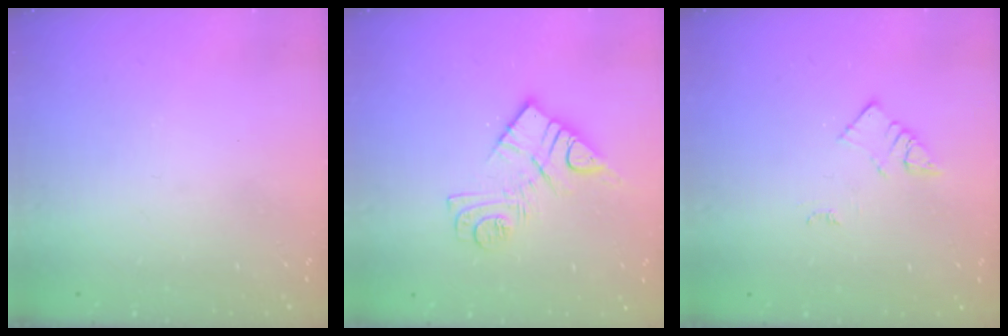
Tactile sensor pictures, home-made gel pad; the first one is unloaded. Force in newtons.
{"total": 11.5, "press": 11.5, "slide": 0.6}
{"total": 2.7, "press": 2.6, "slide": 0.4}